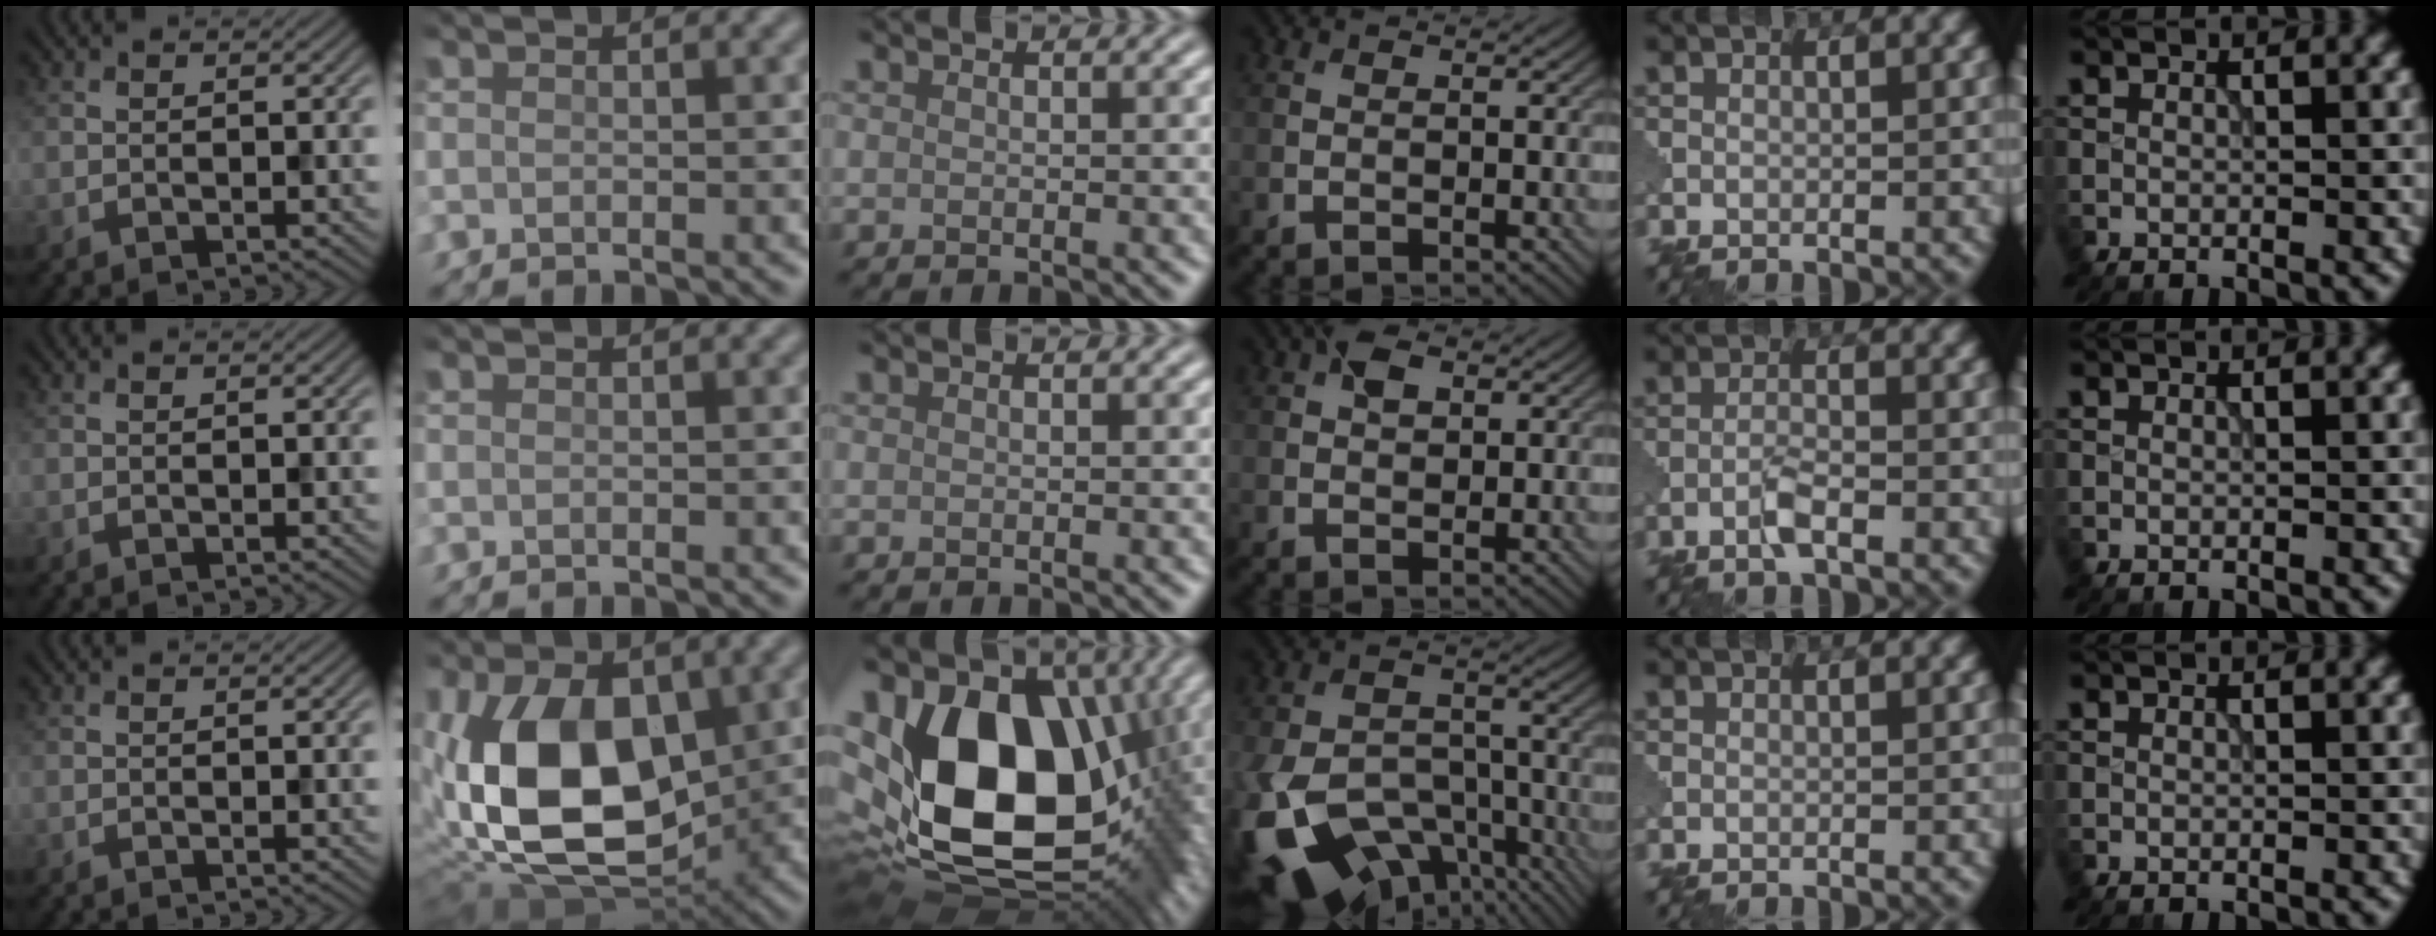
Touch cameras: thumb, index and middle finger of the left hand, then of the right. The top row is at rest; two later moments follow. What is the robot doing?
{"motion": "assemble", "object": "puzzle pieces"}